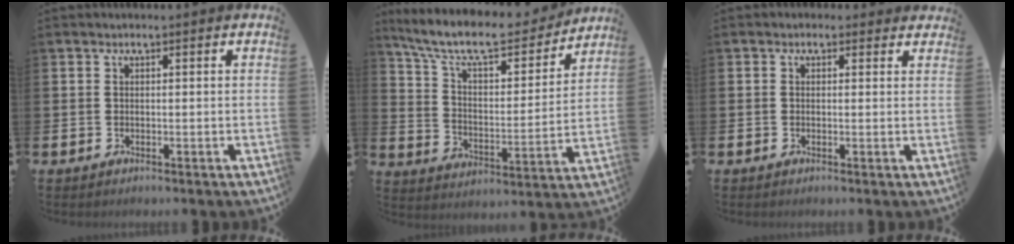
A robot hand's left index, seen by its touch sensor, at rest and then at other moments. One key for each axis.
{"total": 10.4, "fx": 9.2, "fy": 2.8, "fz": 4.1, "tx": -0.119, "ty": -0.058, "tz": 0.156}
{"total": 0.8, "fx": 0.4, "fy": 0.7, "fz": 0.2, "tx": -0.003, "ty": 0.009, "tz": 0.006}